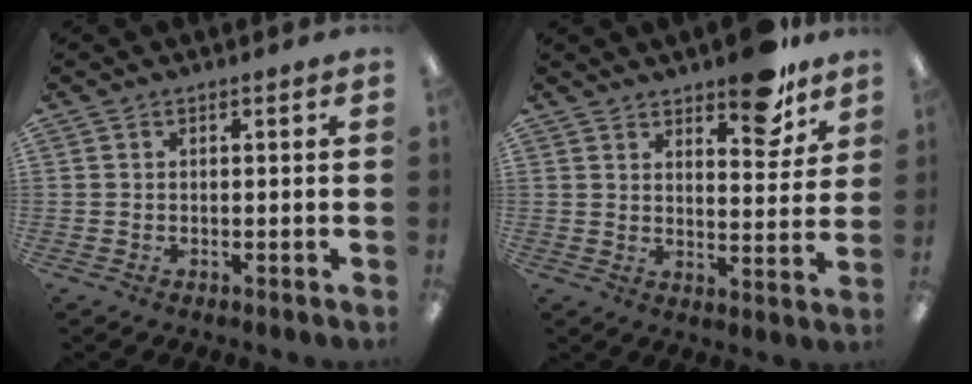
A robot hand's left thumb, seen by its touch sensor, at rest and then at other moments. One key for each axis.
{"total": 10.2, "fx": 8.0, "fy": 3.6, "fz": 5.1, "tx": -0.050, "ty": -0.057, "tz": 0.135}